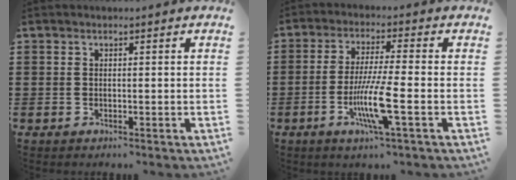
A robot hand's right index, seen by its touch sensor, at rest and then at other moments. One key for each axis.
{"total": 9.0, "fx": -3.0, "fy": 0.7, "fz": 8.4, "tx": -0.170, "ty": -0.021, "tz": -0.060}